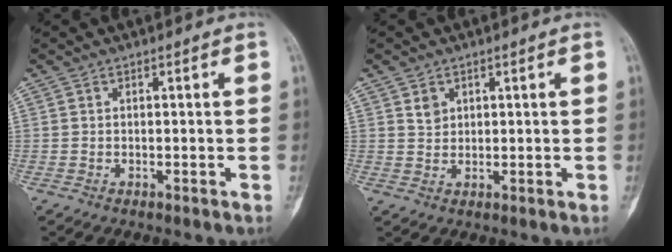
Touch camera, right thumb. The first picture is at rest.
{"total": 2.4, "force": [1.3, 1.8, 1.0], "torque": [-0.009, -0.009, 0.026]}